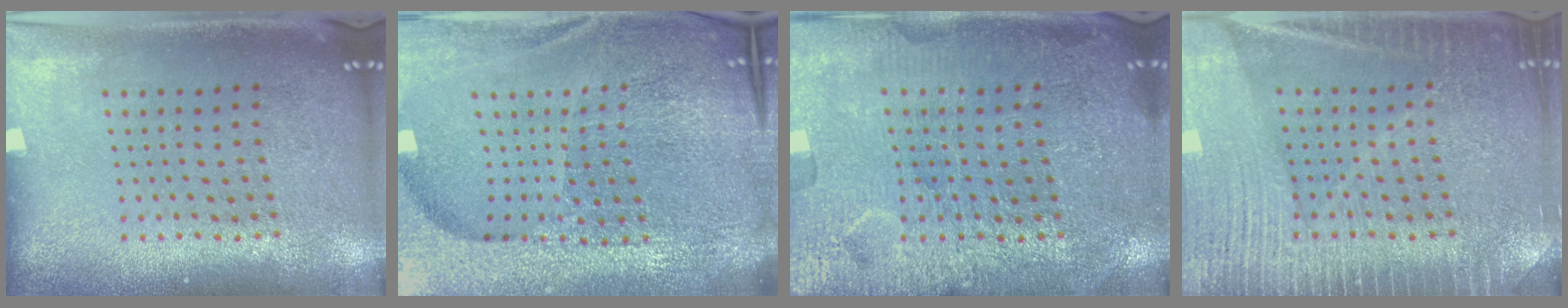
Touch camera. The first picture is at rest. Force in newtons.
{"total": 6.4, "press": 5.6, "slide": 3.1}
{"total": 3.7, "press": 3.7, "slide": 0.5}
{"total": 5.6, "press": 5.5, "slide": 0.9}